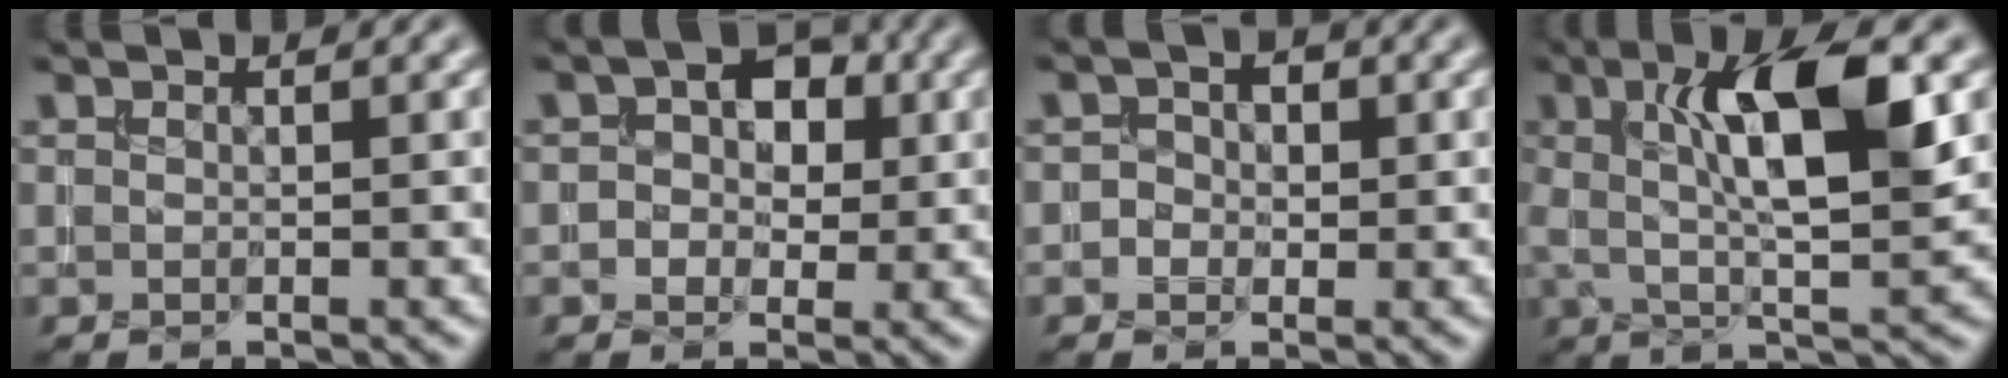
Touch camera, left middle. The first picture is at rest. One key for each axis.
{"total": 3.9, "fx": 0.4, "fy": 3.1, "fz": 2.4, "tx": -0.019, "ty": 0.004, "tz": -0.003}
{"total": 1.9, "fx": -0.2, "fy": 1.7, "fz": 0.6, "tx": 0.005, "ty": 0.002, "tz": -0.009}
{"total": 9.2, "fx": 2.0, "fy": 2.6, "fz": 8.6, "tx": -0.137, "ty": 0.000, "tz": 0.034}